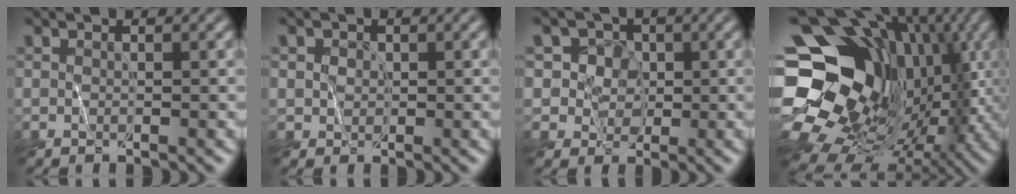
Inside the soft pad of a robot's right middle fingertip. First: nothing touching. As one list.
[{"total": 1.4, "force": [0.8, 1.2, 0.2], "torque": [0.008, 0.004, 0.016]}, {"total": 5.6, "force": [2.3, 4.7, 2.0], "torque": [-0.006, 0.032, 0.006]}, {"total": 19.9, "force": [1.9, 15.8, 11.9], "torque": [-0.210, -0.007, 0.034]}]